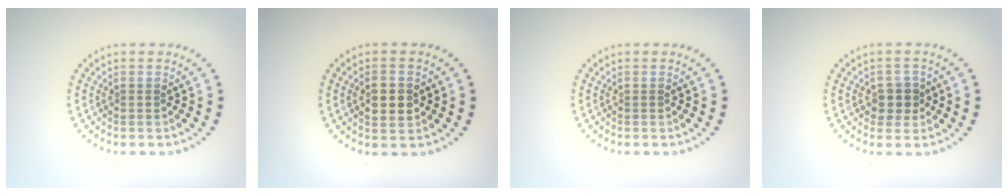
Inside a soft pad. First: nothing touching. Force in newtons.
{"total": 2.6, "press": 2.6, "slide": 0.2}
{"total": 0.0}
{"total": 2.2, "press": 2.0, "slide": 0.9}